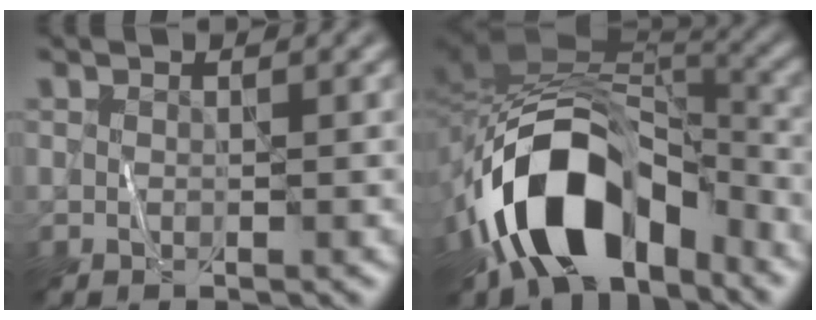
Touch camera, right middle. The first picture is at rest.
{"total": 14.2, "force": [-7.4, 8.3, 8.8], "torque": [-0.157, 0.011, -0.130]}